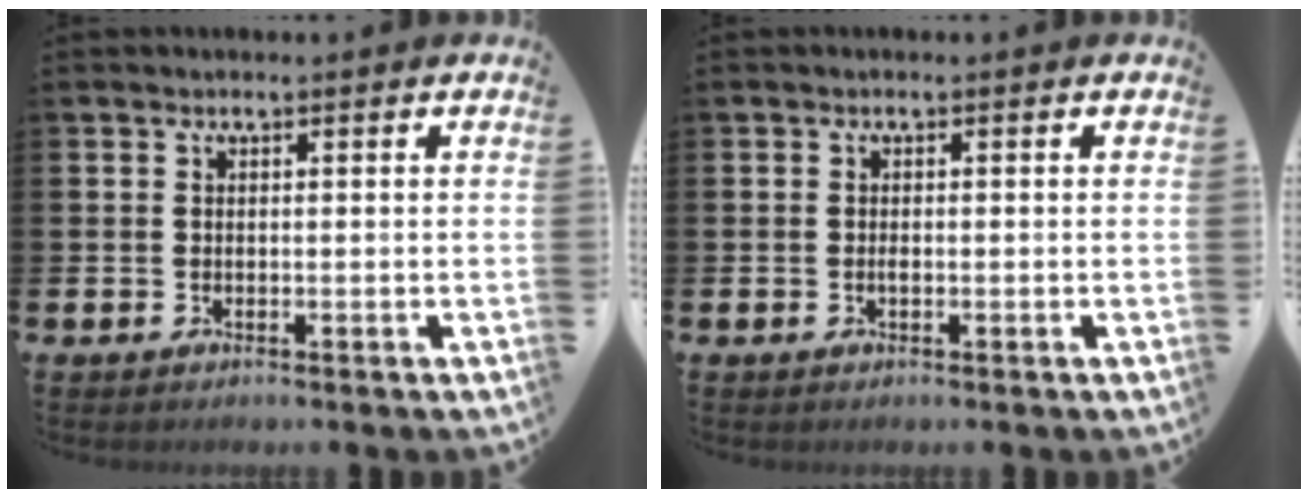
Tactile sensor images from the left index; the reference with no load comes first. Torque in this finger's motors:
{"motor_torque": [0.25, 0.05, -0.01, 0.03]}